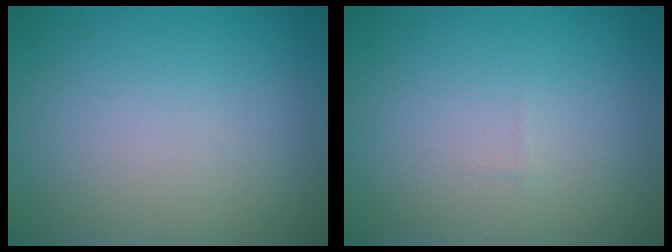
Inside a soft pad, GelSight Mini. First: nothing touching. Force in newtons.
{"total": 0.0}